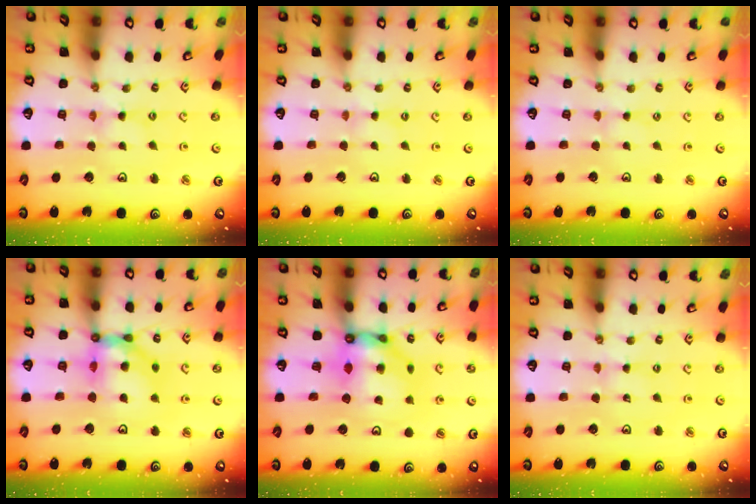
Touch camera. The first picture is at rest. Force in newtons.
{"total": 0.8, "press": 0.7, "slide": 0.2}
{"total": 0.0}
{"total": 12.5, "press": 12.5, "slide": 1.3}
{"total": 10.8, "press": 10.7, "slide": 1.4}
{"total": 1.0, "press": 1.0, "slide": 0.2}